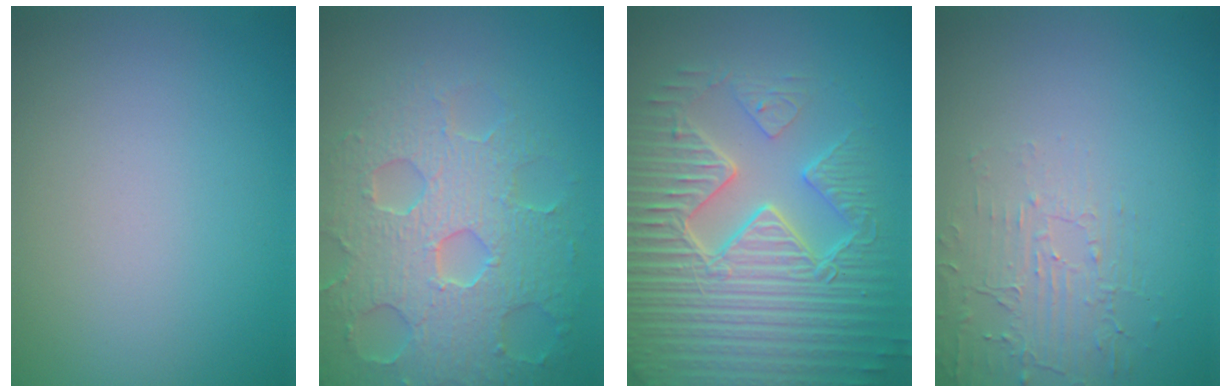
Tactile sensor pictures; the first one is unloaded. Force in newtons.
{"total": 7.5, "press": 5.8, "slide": 4.8}
{"total": 10.0, "press": 6.7, "slide": 7.4}
{"total": 1.9, "press": 0.8, "slide": 1.7}